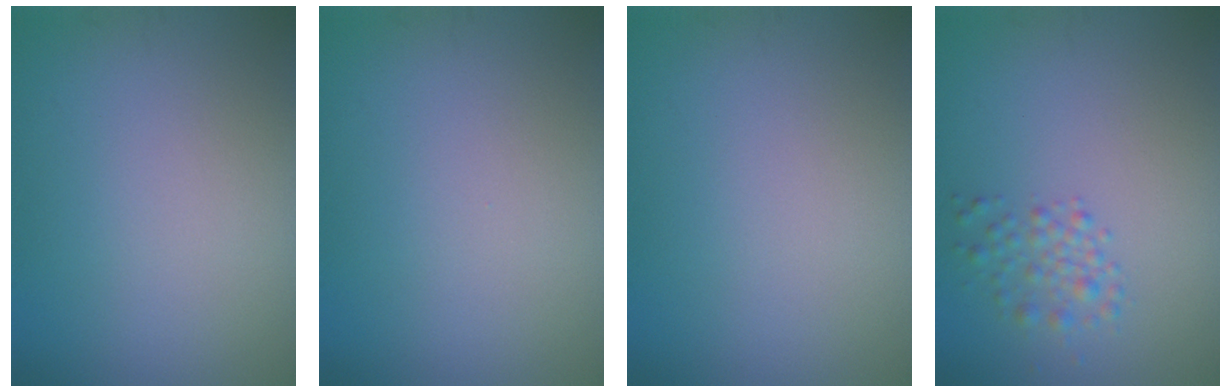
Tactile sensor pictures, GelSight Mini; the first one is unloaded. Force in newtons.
{"total": 0.0}
{"total": 0.0}
{"total": 1.8, "press": 1.8, "slide": 0.1}